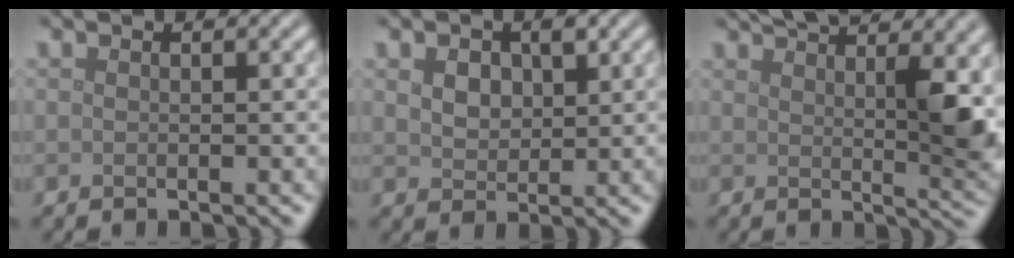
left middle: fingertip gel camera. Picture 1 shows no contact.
{"total": 2.7, "force": [1.0, 1.9, 1.7], "torque": [-0.037, -0.002, 0.019]}
{"total": 8.5, "force": [4.6, 2.4, 6.7], "torque": [-0.081, 0.014, 0.075]}